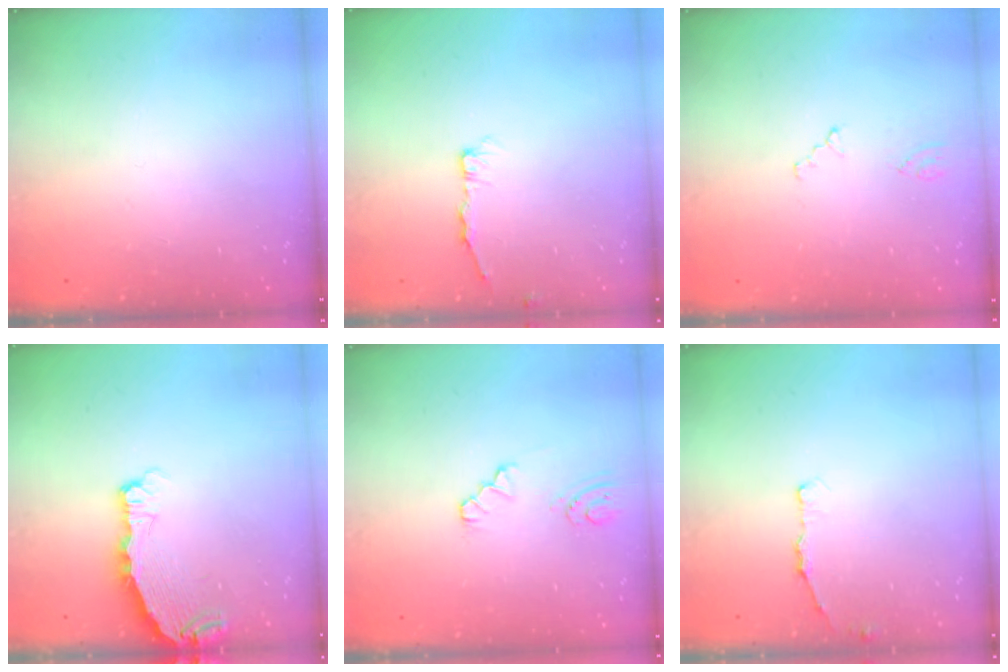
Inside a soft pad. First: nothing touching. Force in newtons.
{"total": 5.0, "press": 5.0, "slide": 0.5}
{"total": 0.7, "press": 0.6, "slide": 0.2}
{"total": 5.0, "press": 4.9, "slide": 0.6}
{"total": 3.6, "press": 3.5, "slide": 0.5}
{"total": 3.1, "press": 3.1, "slide": 0.5}